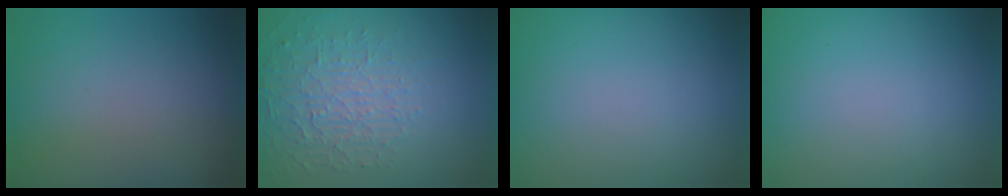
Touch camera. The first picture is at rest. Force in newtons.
{"total": 3.9, "press": 3.0, "slide": 2.6}
{"total": 0.0}
{"total": 0.0}